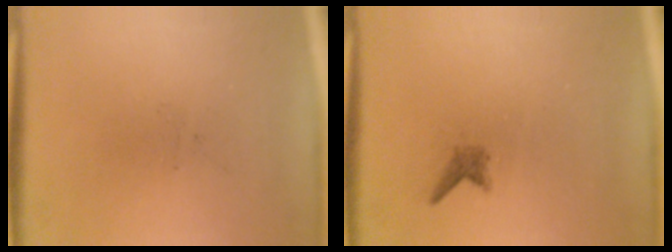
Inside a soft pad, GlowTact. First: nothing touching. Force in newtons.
{"total": 1.0}